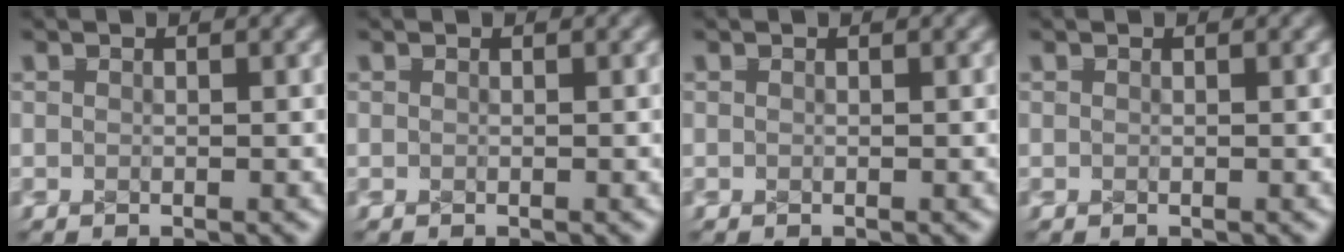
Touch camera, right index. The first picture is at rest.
{"total": 0.0}
{"total": 0.0}
{"total": 0.0}